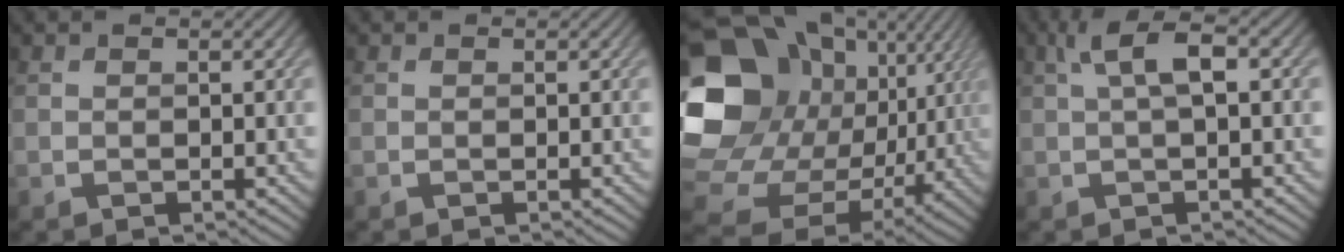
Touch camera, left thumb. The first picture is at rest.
{"total": 0.0}
{"total": 22.8, "force": [2.1, 19.1, 12.3], "torque": [-0.299, -0.006, 0.053]}
{"total": 4.3, "force": [0.9, 1.0, 4.1], "torque": [-0.075, 0.017, 0.016]}